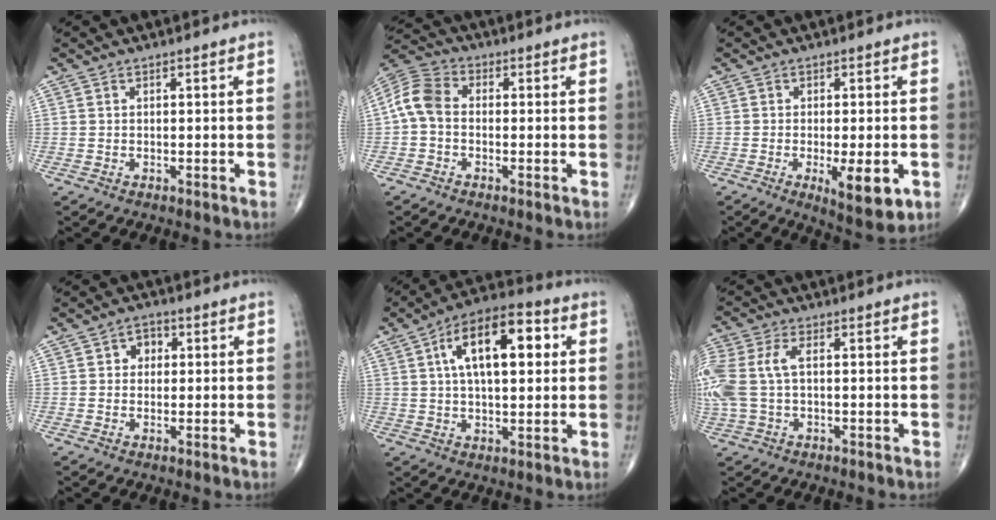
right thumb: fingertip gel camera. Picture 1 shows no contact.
{"total": 7.2, "force": [-0.6, 5.1, 5.1], "torque": [-0.098, 0.021, -0.028]}
{"total": 8.4, "force": [-2.4, 2.5, 7.6], "torque": [-0.105, -0.016, -0.031]}
{"total": 3.4, "force": [0.7, 2.8, 1.7], "torque": [-0.003, 0.005, 0.004]}
{"total": 15.6, "force": [4.1, 7.3, 13.2], "torque": [-0.194, 0.015, 0.059]}
{"total": 10.7, "force": [0.9, 6.0, 8.8], "torque": [-0.248, 0.021, 0.021]}